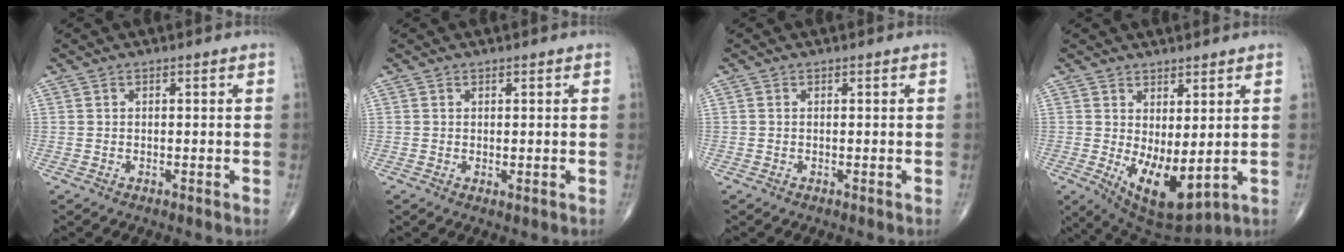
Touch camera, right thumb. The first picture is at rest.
{"total": 0.6, "force": [0.1, 0.1, 0.6], "torque": [-0.014, -0.005, 0.005]}
{"total": 0.0}
{"total": 10.4, "force": [-0.4, 4.5, 9.4], "torque": [-0.146, -0.024, 0.016]}